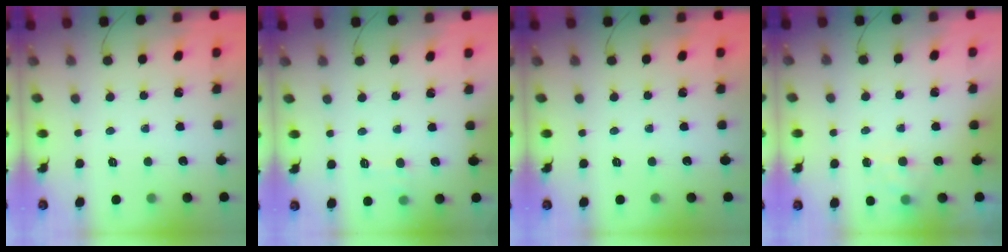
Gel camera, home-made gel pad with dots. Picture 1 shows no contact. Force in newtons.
{"total": 6.3, "press": 6.0, "slide": 1.7}
{"total": 0.0}
{"total": 5.7, "press": 5.5, "slide": 1.5}